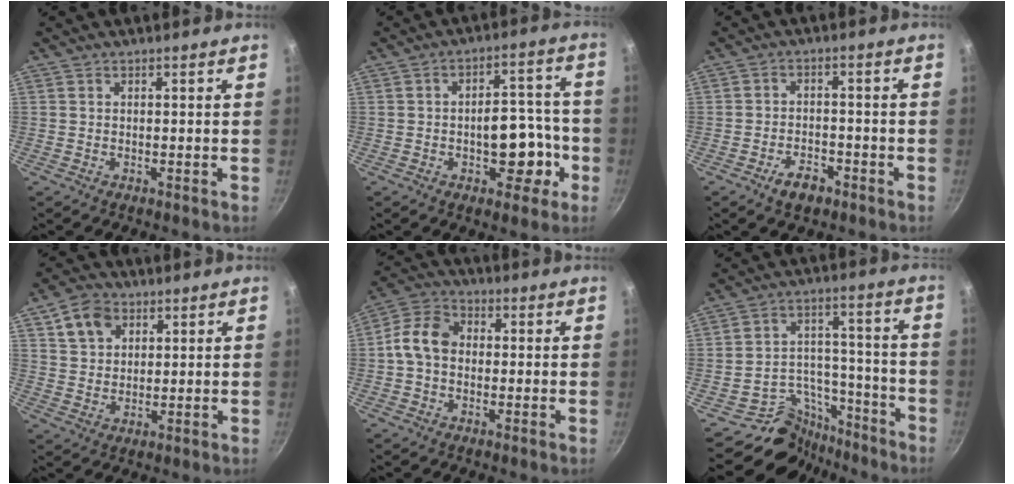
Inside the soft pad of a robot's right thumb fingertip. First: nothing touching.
{"total": 11.1, "force": [-3.5, 6.5, 8.2], "torque": [-0.065, 0.043, -0.040]}
{"total": 5.2, "force": [-3.2, 2.8, 2.9], "torque": [-0.038, 0.022, -0.051]}
{"total": 7.8, "force": [3.7, 5.7, 3.8], "torque": [-0.050, 0.001, 0.066]}
{"total": 8.3, "force": [-0.1, 6.5, 5.3], "torque": [-0.077, 0.023, -0.022]}
{"total": 12.6, "force": [-9.8, 7.9, 1.3], "torque": [0.037, 0.115, -0.155]}